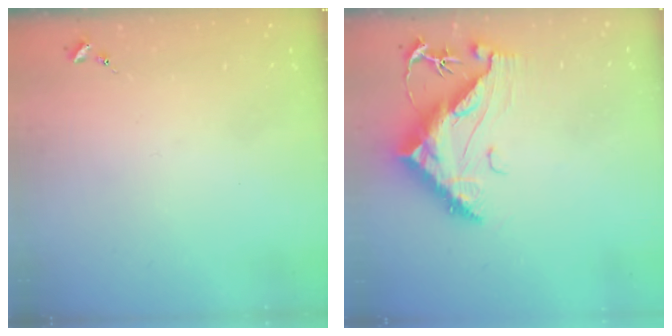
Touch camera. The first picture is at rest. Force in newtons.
{"total": 13.3, "press": 13.2, "slide": 1.3}